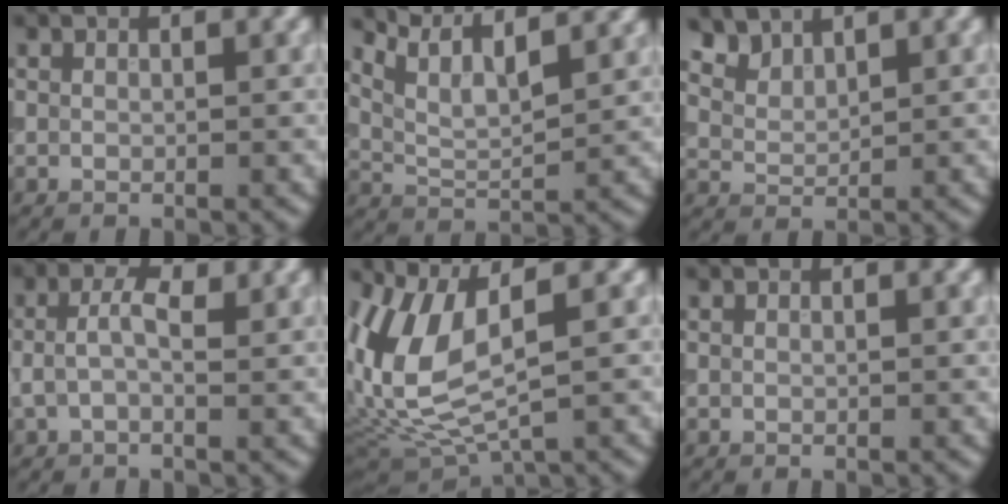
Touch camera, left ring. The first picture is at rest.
{"total": 7.0, "force": [5.3, 1.9, 4.2], "torque": [-0.080, 0.024, 0.073]}
{"total": 3.6, "force": [3.1, 1.6, 1.1], "torque": [-0.040, -0.005, 0.075]}
{"total": 2.6, "force": [0.1, 1.2, 2.3], "torque": [-0.050, 0.005, -0.003]}
{"total": 9.0, "force": [1.5, 3.5, 8.1], "torque": [-0.191, 0.002, 0.031]}
{"total": 0.0}